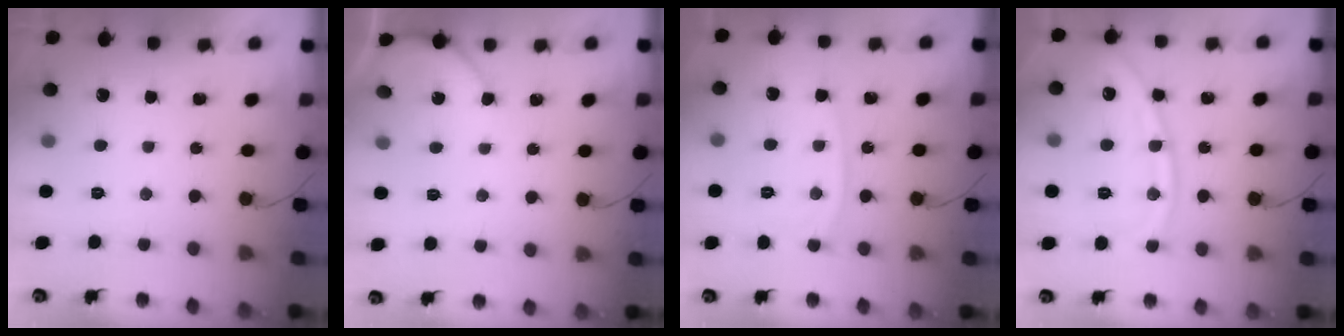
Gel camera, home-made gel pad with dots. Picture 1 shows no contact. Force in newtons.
{"total": 3.2, "press": 3.2, "slide": 0.4}
{"total": 7.3, "press": 7.2, "slide": 0.9}
{"total": 11.4, "press": 11.3, "slide": 1.6}